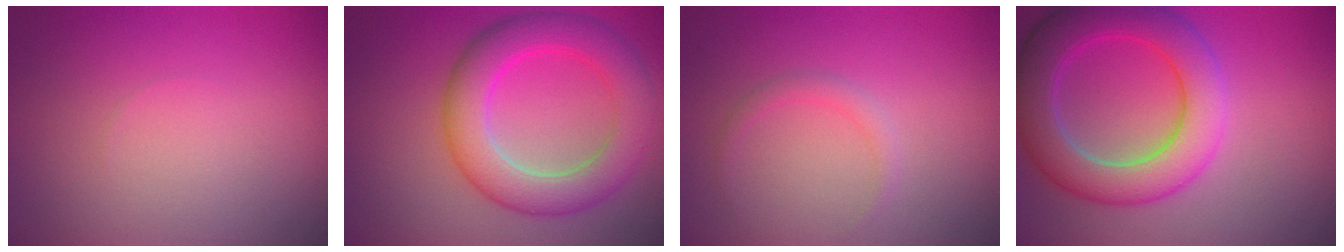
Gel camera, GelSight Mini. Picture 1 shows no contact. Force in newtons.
{"total": 6.4, "press": 6.4, "slide": 0.1}
{"total": 1.0, "press": 1.0, "slide": 0.0}
{"total": 7.4, "press": 7.4, "slide": 0.2}